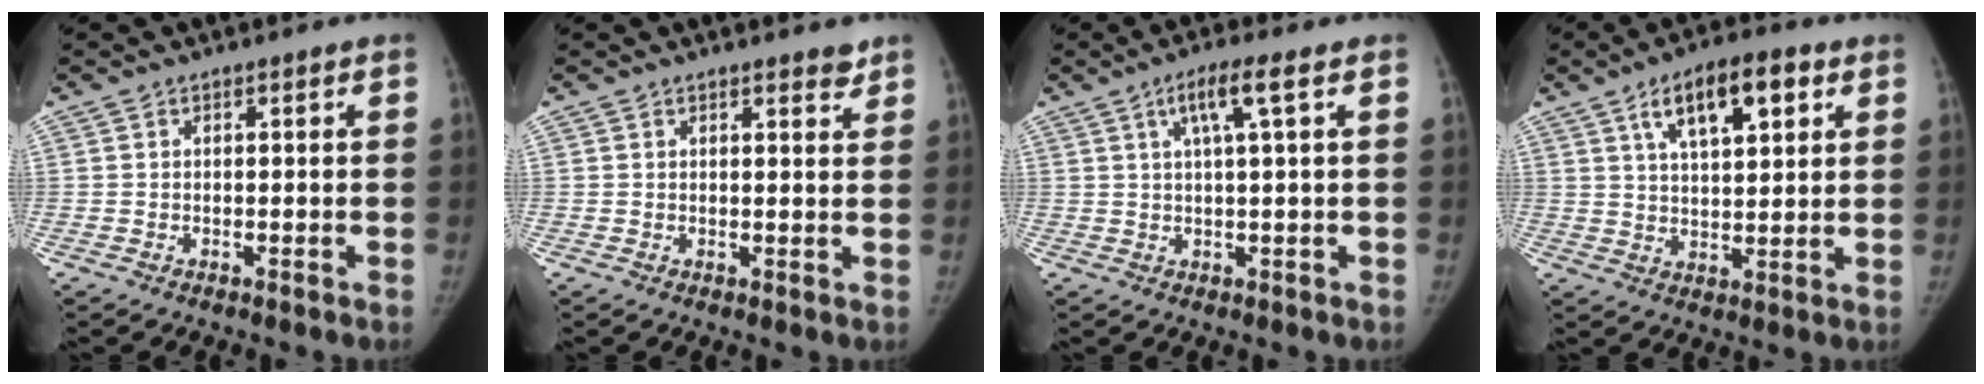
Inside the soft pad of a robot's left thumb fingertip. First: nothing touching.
{"total": 2.4, "force": [1.9, 0.7, 1.1], "torque": [-0.005, -0.013, 0.024]}
{"total": 5.3, "force": [2.1, 0.1, 4.9], "torque": [-0.098, 0.004, 0.041]}
{"total": 11.4, "force": [5.2, 4.7, 8.9], "torque": [-0.122, -0.010, 0.085]}